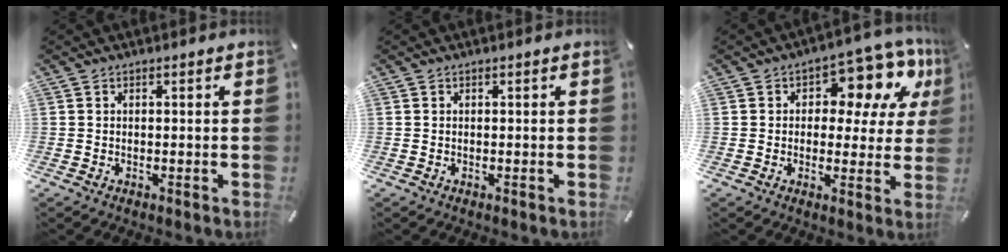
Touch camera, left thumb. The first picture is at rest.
{"total": 0.0}
{"total": 12.0, "force": [5.8, 7.2, 7.6], "torque": [-0.092, -0.043, 0.101]}